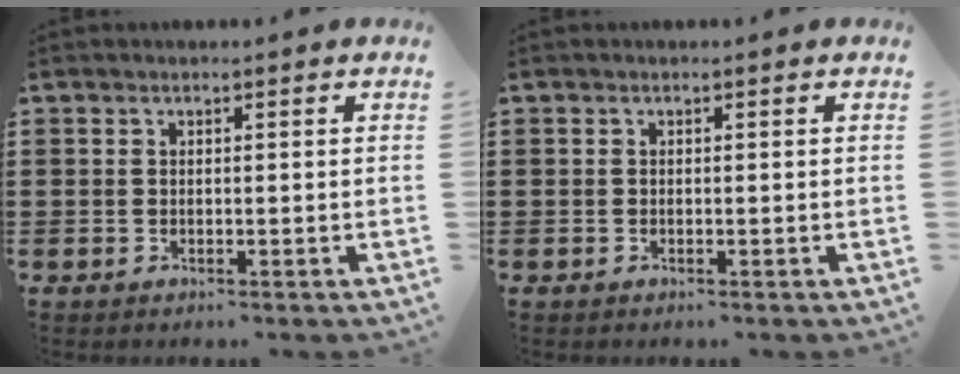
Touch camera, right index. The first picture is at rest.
{"total": 0.0}